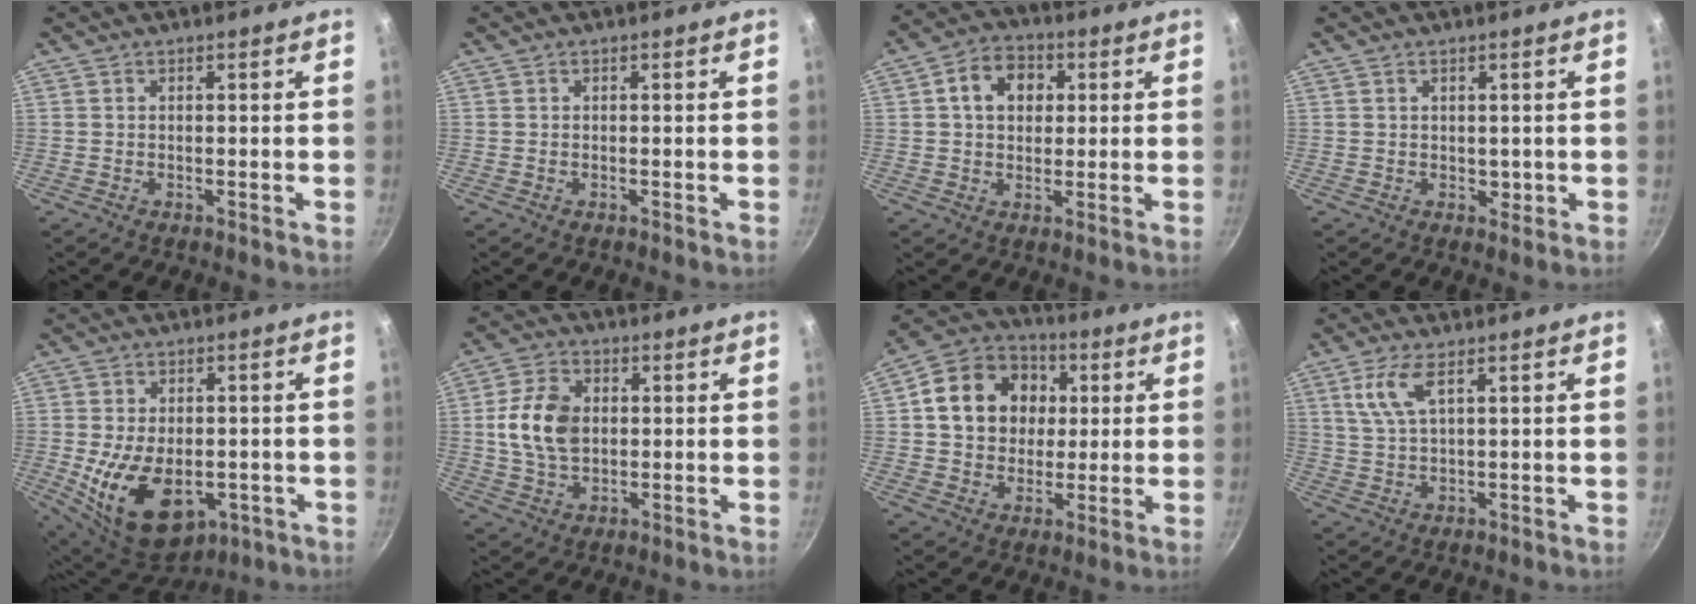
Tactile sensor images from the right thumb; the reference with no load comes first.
{"total": 0.0}
{"total": 8.3, "force": [2.0, 6.4, 5.0], "torque": [-0.054, 0.010, 0.022]}
{"total": 1.5, "force": [0.4, 1.2, 0.8], "torque": [-0.003, 0.000, 0.008]}
{"total": 16.1, "force": [-3.4, 10.3, 12.0], "torque": [-0.191, -0.008, -0.033]}
{"total": 10.9, "force": [1.0, 7.5, 7.9], "torque": [-0.135, 0.008, 0.014]}
{"total": 15.9, "force": [2.8, 13.1, 8.5], "torque": [-0.121, 0.017, 0.040]}
{"total": 6.2, "force": [2.7, 2.2, 5.2], "torque": [-0.110, -0.004, 0.057]}